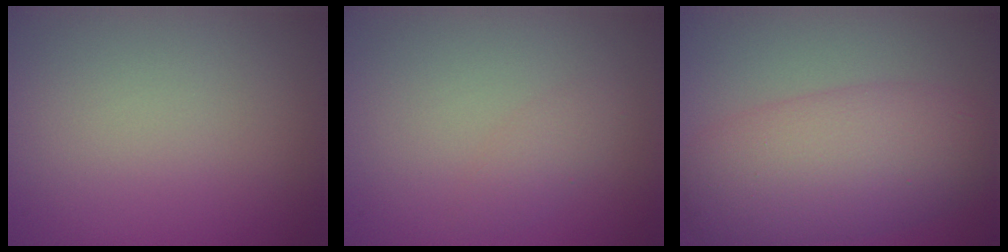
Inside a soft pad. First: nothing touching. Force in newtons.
{"total": 1.3, "press": 1.3, "slide": 0.0}
{"total": 7.9, "press": 7.9, "slide": 0.0}